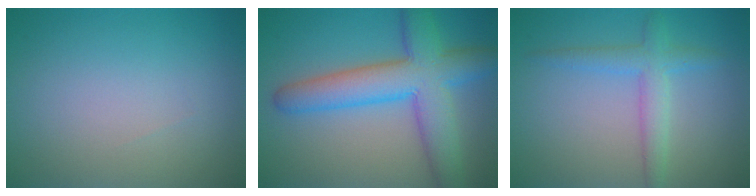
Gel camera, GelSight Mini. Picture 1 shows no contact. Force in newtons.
{"total": 8.3, "press": 8.3, "slide": 0.3}
{"total": 2.9, "press": 2.9, "slide": 0.1}